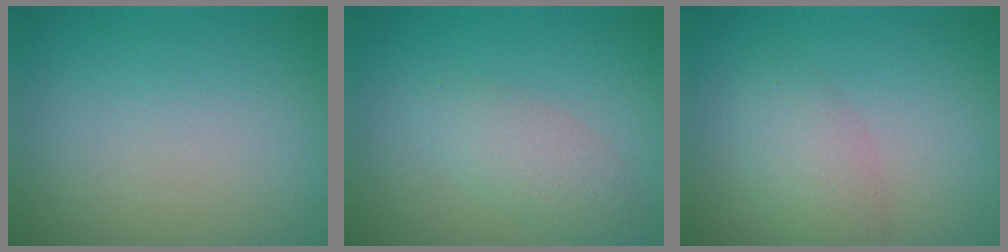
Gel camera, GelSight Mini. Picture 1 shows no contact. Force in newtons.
{"total": 2.8, "press": 2.8, "slide": 0.1}
{"total": 3.0, "press": 3.0, "slide": 0.2}